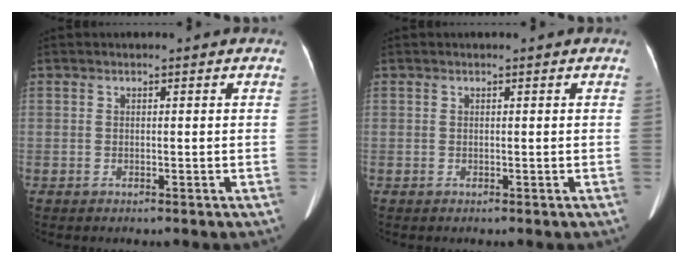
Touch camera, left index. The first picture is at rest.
{"total": 0.0}